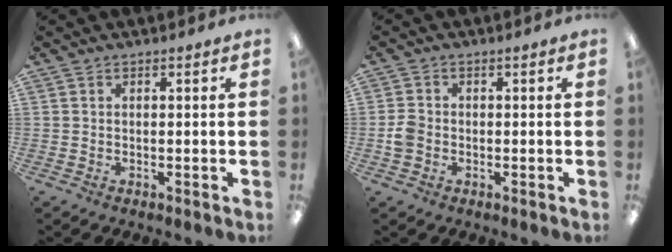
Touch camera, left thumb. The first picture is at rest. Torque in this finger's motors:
{"motor_torque": [-0.29, 0.39, 0.46, 0.04, 0.04]}